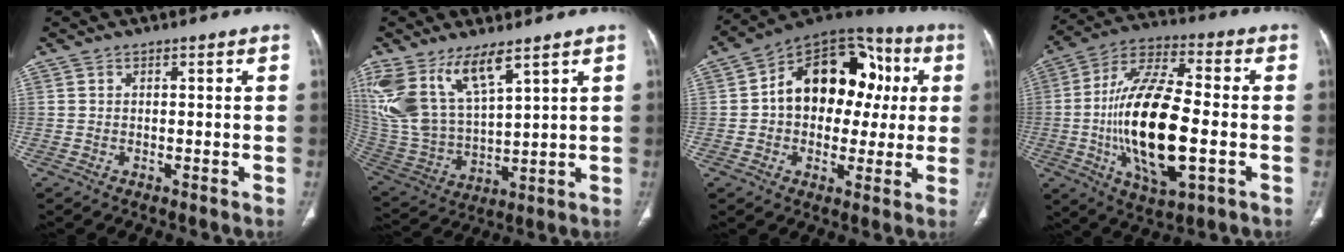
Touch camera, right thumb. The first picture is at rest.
{"total": 15.8, "force": [9.5, 6.2, 10.9], "torque": [-0.223, -0.034, 0.211]}
{"total": 20.1, "force": [2.5, 14.0, 14.2], "torque": [-0.160, 0.038, 0.030]}
{"total": 21.9, "force": [-3.3, 8.4, 19.9], "torque": [-0.382, 0.012, -0.055]}